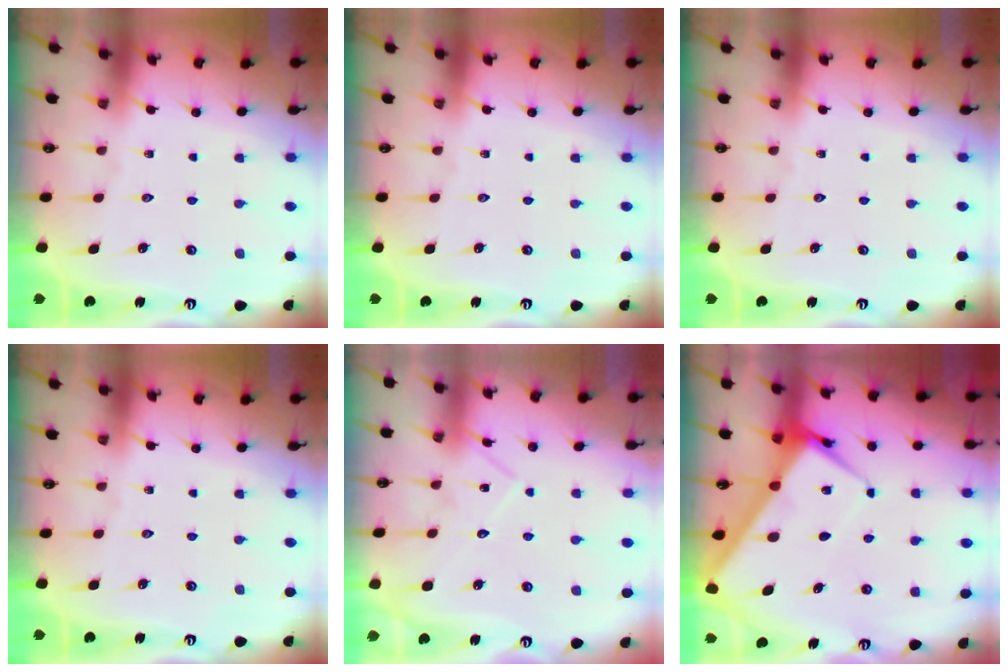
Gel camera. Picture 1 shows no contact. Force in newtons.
{"total": 0.0}
{"total": 0.0}
{"total": 0.0}
{"total": 11.6, "press": 11.5, "slide": 0.6}
{"total": 8.4, "press": 8.3, "slide": 1.0}